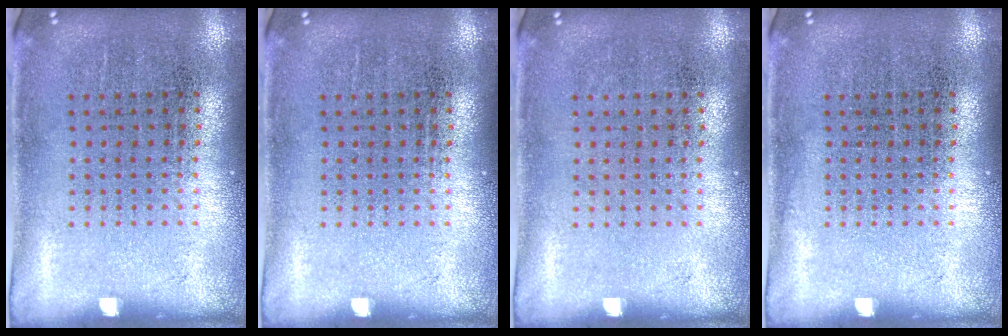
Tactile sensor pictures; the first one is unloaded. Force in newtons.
{"total": 0.0}
{"total": 0.0}
{"total": 0.0}